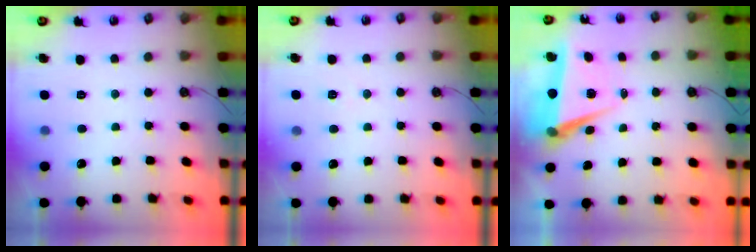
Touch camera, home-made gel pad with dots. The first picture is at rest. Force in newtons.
{"total": 6.3, "press": 4.6, "slide": 4.3}
{"total": 6.7, "press": 5.1, "slide": 4.4}